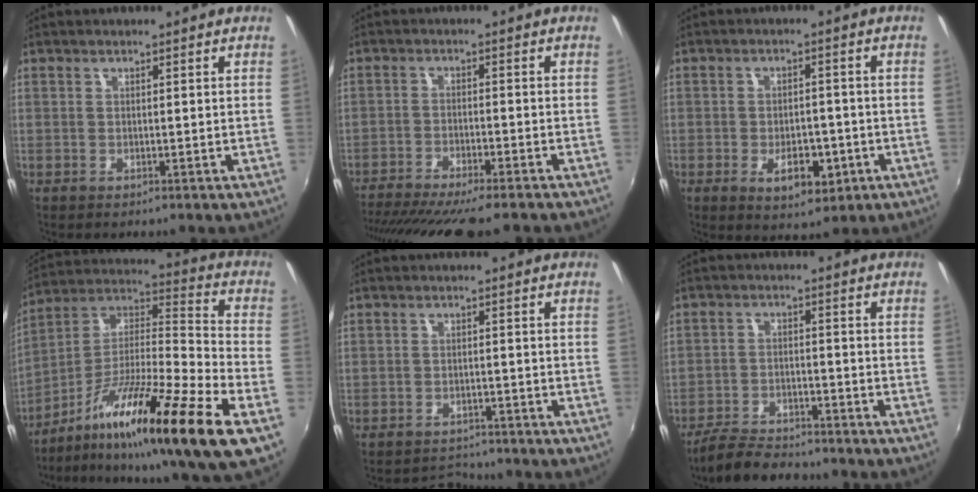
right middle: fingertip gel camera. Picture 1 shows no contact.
{"total": 15.7, "force": [-13.5, 1.4, 7.7], "torque": [-0.154, -0.039, -0.209]}
{"total": 7.6, "force": [-3.0, 4.3, 5.5], "torque": [-0.102, -0.004, -0.036]}
{"total": 21.5, "force": [-11.0, 1.1, 18.5], "torque": [-0.303, -0.015, -0.203]}
{"total": 3.5, "force": [-3.2, 1.3, -0.5], "torque": [-0.002, 0.010, -0.055]}
{"total": 7.5, "force": [-6.7, 2.5, 2.2], "torque": [-0.074, -0.003, -0.112]}